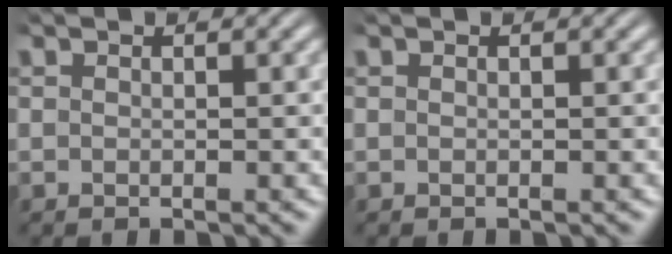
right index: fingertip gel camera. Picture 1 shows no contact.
{"total": 0.0}